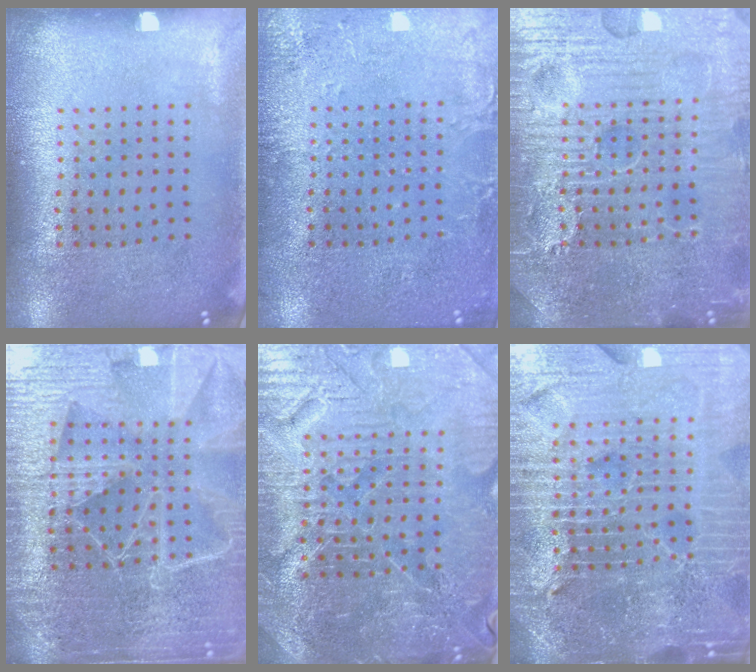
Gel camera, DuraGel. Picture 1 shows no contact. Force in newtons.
{"total": 2.5, "press": 2.5, "slide": 0.3}
{"total": 7.8, "press": 7.8, "slide": 0.9}
{"total": 6.3, "press": 5.5, "slide": 3.1}
{"total": 5.3, "press": 5.0, "slide": 1.8}
{"total": 7.1, "press": 6.2, "slide": 3.5}